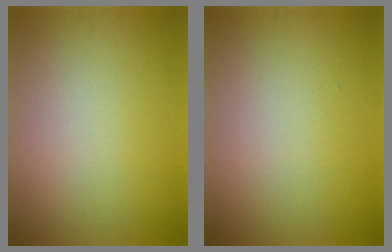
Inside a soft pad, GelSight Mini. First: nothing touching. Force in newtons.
{"total": 0.0}